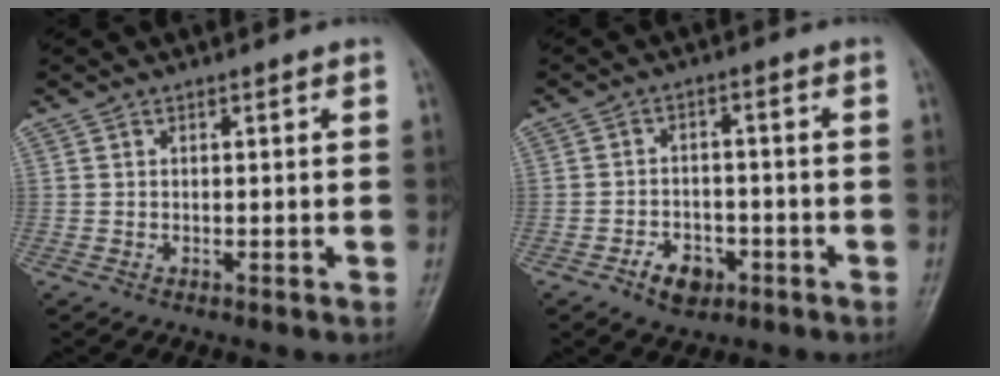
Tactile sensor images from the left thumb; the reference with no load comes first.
{"total": 5.7, "force": [-3.0, 3.9, 3.0], "torque": [-0.033, 0.022, -0.047]}